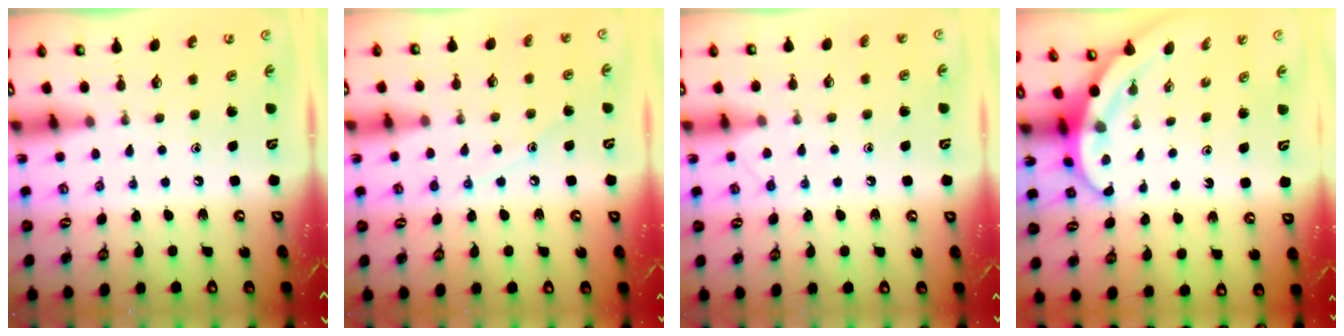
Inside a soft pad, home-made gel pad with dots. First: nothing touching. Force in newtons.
{"total": 7.2, "press": 7.2, "slide": 0.5}
{"total": 7.1, "press": 7.1, "slide": 0.9}
{"total": 3.9, "press": 3.9, "slide": 0.3}